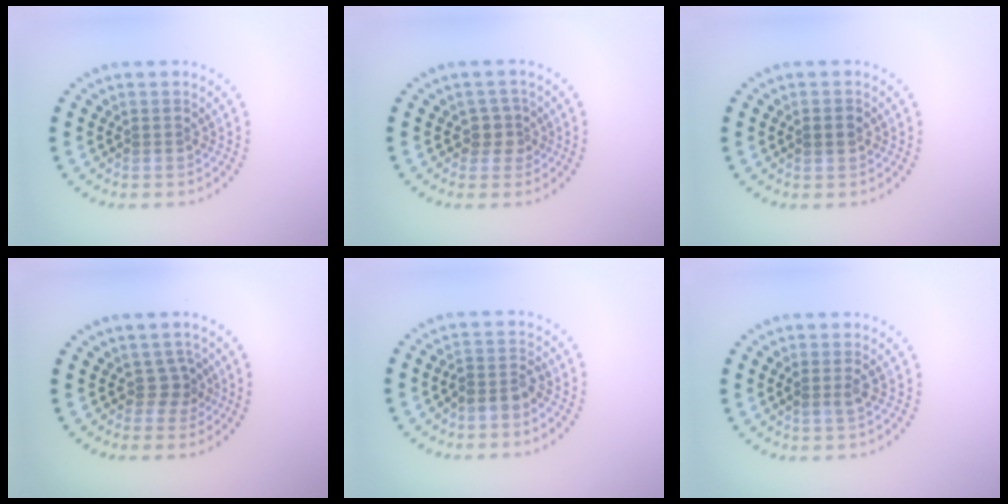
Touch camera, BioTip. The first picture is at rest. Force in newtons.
{"total": 1.9, "press": 1.4, "slide": 1.2}
{"total": 1.7, "press": 1.6, "slide": 0.2}
{"total": 1.9, "press": 1.3, "slide": 1.4}
{"total": 2.3, "press": 1.9, "slide": 1.4}
{"total": 1.2, "press": 1.0, "slide": 0.7}